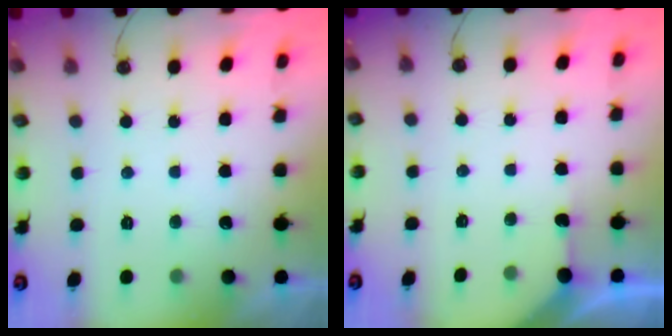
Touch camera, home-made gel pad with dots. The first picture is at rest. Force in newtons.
{"total": 2.7, "press": 2.7, "slide": 0.2}